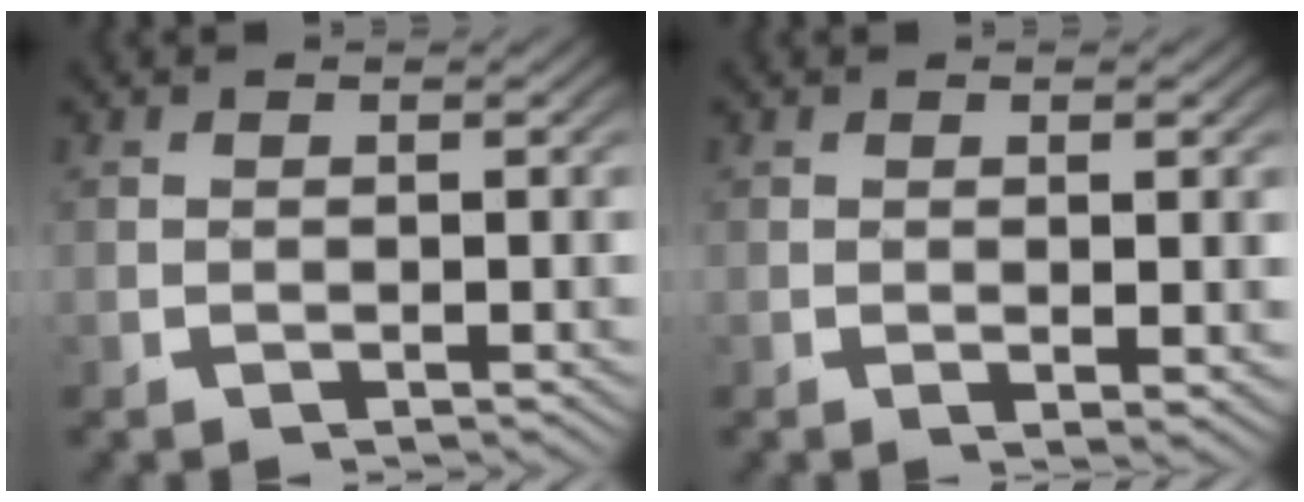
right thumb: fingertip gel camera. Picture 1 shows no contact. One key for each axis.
{"total": 1.4, "fx": 0.4, "fy": 0.2, "fz": 1.3, "tx": -0.020, "ty": -0.002, "tz": 0.008}